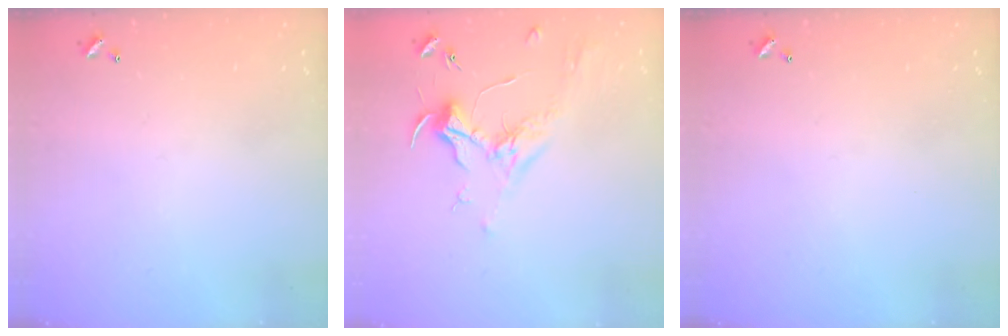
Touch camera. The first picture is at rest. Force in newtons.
{"total": 2.0, "press": 1.8, "slide": 0.7}
{"total": 0.0}